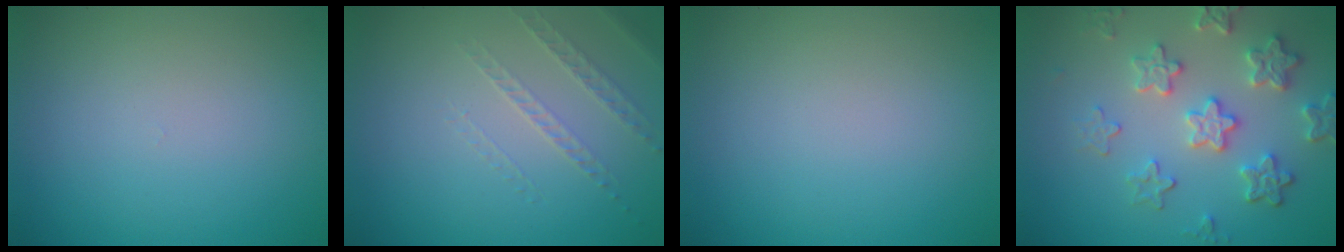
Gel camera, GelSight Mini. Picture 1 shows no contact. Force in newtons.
{"total": 1.3, "press": 0.9, "slide": 0.9}
{"total": 0.0}
{"total": 4.8, "press": 4.0, "slide": 2.6}